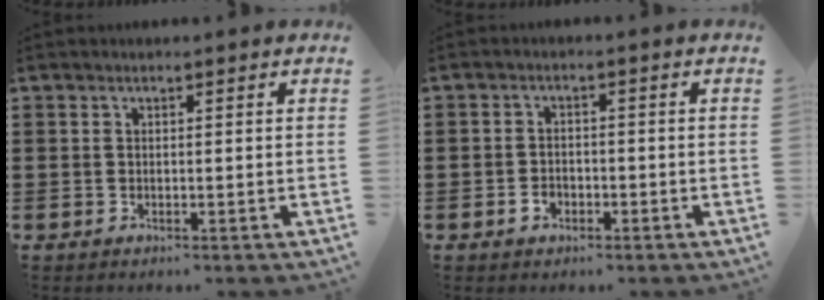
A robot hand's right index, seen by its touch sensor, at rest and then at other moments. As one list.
[{"total": 2.0, "force": [-1.1, 1.4, 0.9], "torque": [-0.021, -0.001, -0.024]}]